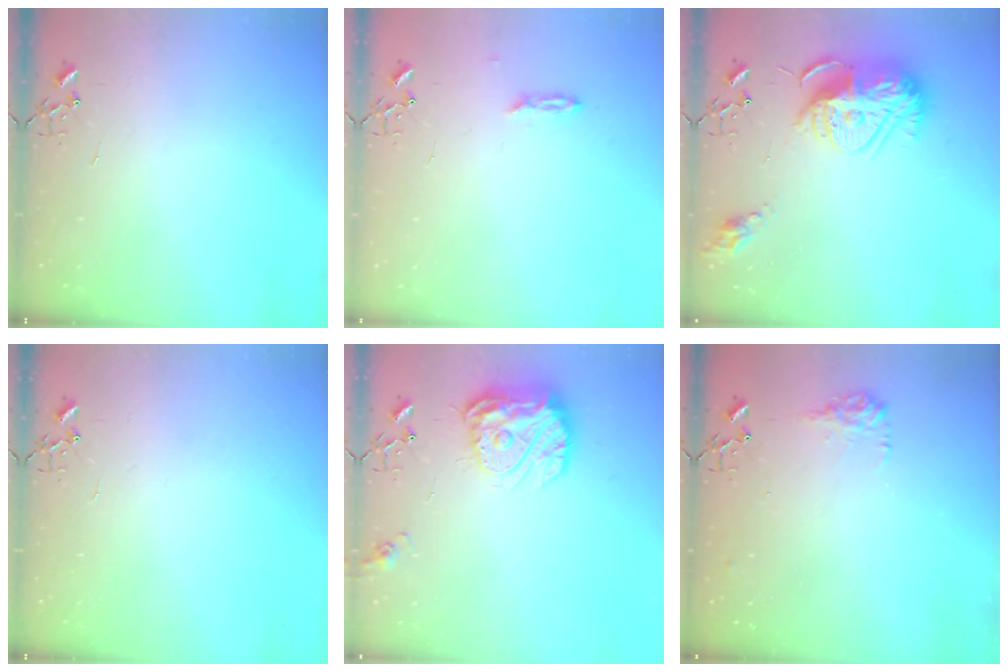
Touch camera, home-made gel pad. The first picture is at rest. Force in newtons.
{"total": 2.3, "press": 2.2, "slide": 0.4}
{"total": 15.8, "press": 15.8, "slide": 1.4}
{"total": 0.0}
{"total": 17.1, "press": 17.0, "slide": 1.5}
{"total": 9.2, "press": 9.2, "slide": 0.4}